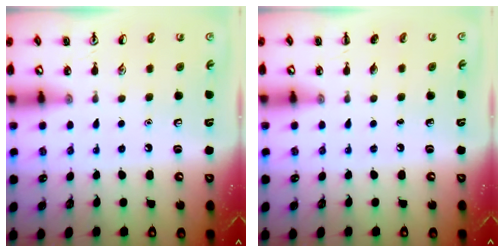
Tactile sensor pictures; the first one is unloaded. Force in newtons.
{"total": 0.0}